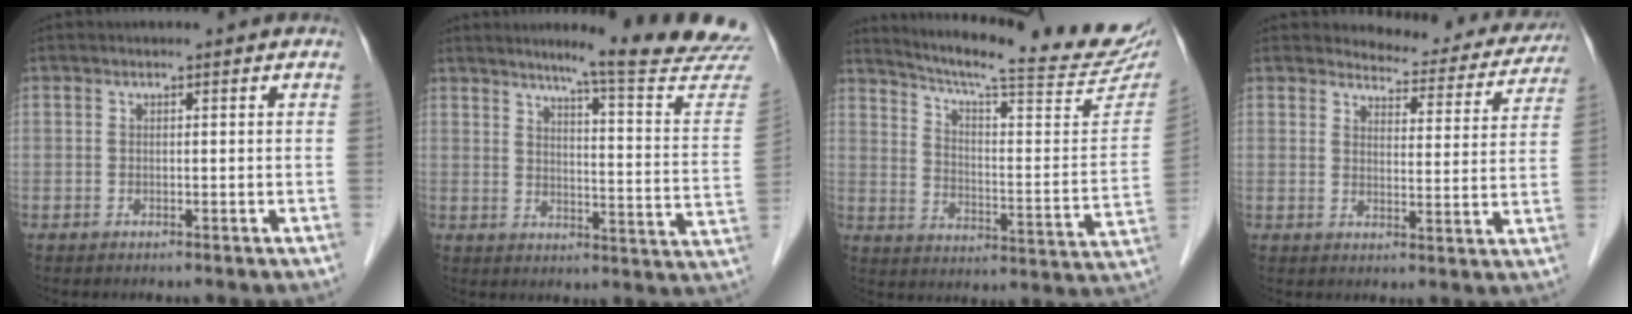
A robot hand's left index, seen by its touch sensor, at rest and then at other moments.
{"total": 18.9, "force": [17.1, -1.3, 7.9], "torque": [-0.102, -0.098, 0.197]}
{"total": 25.0, "force": [22.4, 1.2, 11.1], "torque": [-0.170, -0.067, 0.290]}
{"total": 12.1, "force": [11.5, 3.3, 1.5], "torque": [0.003, -0.023, 0.120]}